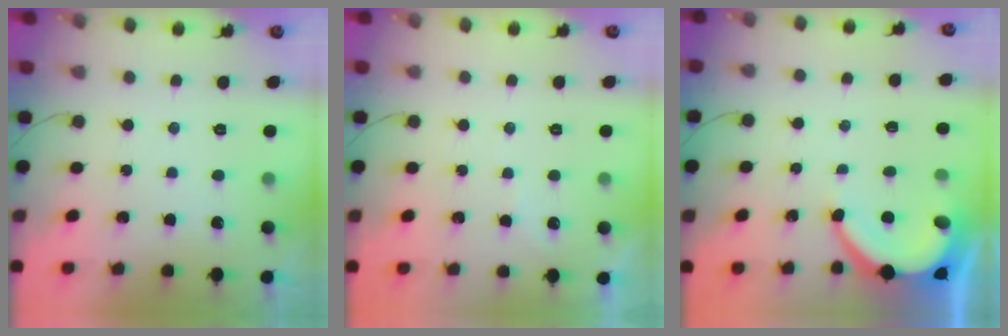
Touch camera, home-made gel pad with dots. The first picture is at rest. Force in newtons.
{"total": 4.0, "press": 3.9, "slide": 0.6}
{"total": 6.8, "press": 6.8, "slide": 0.9}